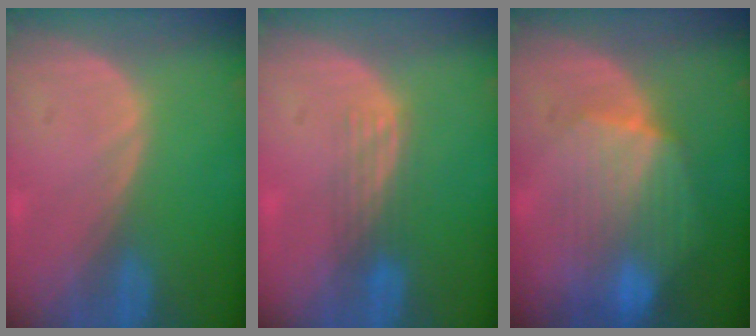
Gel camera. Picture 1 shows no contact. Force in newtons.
{"total": 2.9, "press": 2.8, "slide": 1.0}
{"total": 8.3, "press": 8.1, "slide": 2.0}